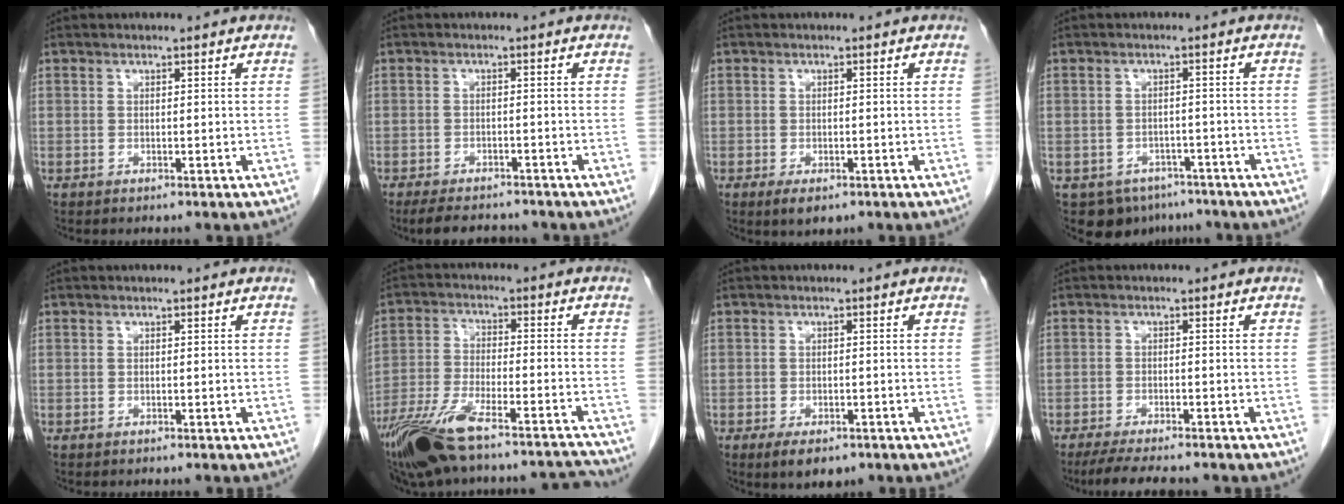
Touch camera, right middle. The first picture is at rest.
{"total": 7.4, "force": [-6.5, 2.2, 2.7], "torque": [-0.042, -0.008, -0.094]}
{"total": 2.5, "force": [-1.4, 1.1, 1.7], "torque": [-0.031, -0.005, -0.015]}
{"total": 7.3, "force": [-5.4, 4.8, 1.3], "torque": [-0.016, 0.002, -0.069]}
{"total": 0.0}
{"total": 16.2, "force": [-13.7, 2.3, 8.5], "torque": [-0.158, -0.001, -0.236]}
{"total": 4.5, "force": [-2.9, 2.0, 2.6], "torque": [-0.044, -0.007, -0.040]}
{"total": 7.5, "force": [-6.5, 1.0, 3.7], "torque": [-0.058, -0.017, -0.103]}